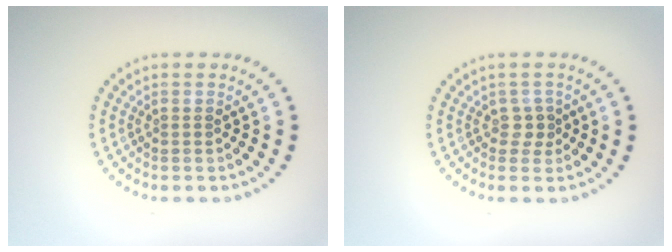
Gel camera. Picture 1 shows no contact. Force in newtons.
{"total": 1.2, "press": 1.0, "slide": 0.7}